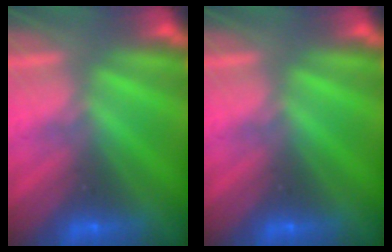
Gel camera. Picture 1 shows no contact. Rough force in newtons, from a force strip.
{"total": 0.0}